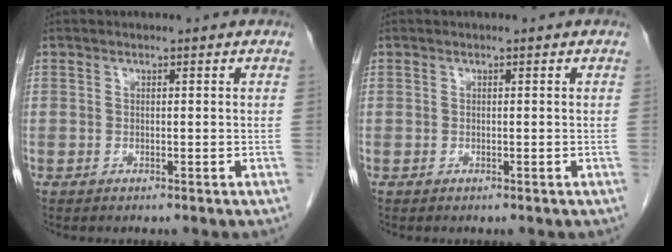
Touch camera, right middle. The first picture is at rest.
{"total": 0.0}